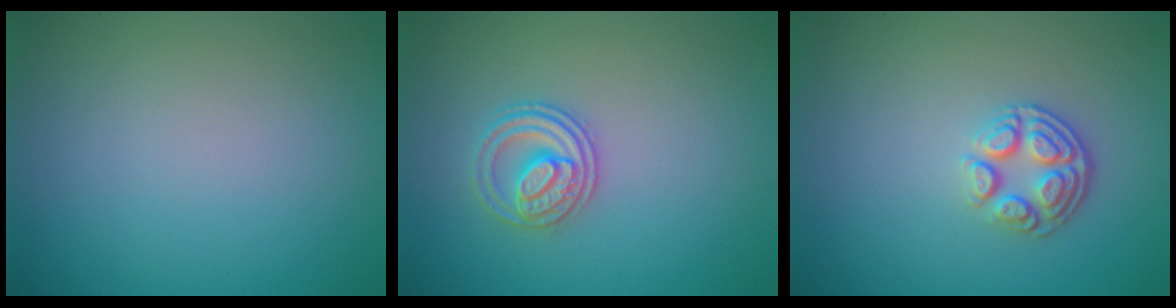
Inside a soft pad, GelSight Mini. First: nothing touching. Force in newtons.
{"total": 2.6, "press": 2.5, "slide": 0.7}
{"total": 3.1, "press": 2.4, "slide": 1.9}